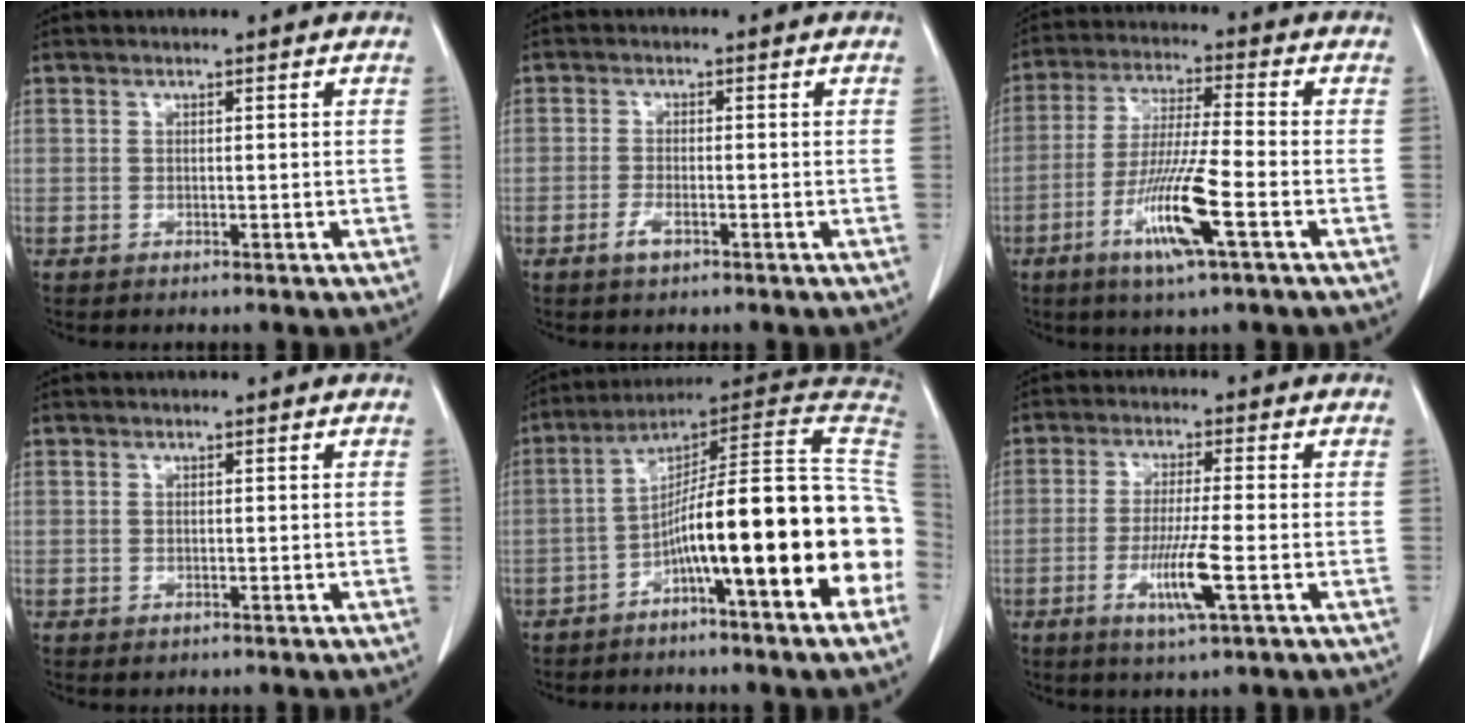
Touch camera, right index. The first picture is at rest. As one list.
[{"total": 2.3, "force": [-1.3, 0.8, 1.7], "torque": [-0.035, 0.001, -0.025]}, {"total": 11.4, "force": [-4.7, 0.1, 10.4], "torque": [-0.204, -0.019, -0.091]}, {"total": 0.6, "force": [-0.1, 0.5, 0.1], "torque": [-0.001, 0.003, -0.001]}, {"total": 22.2, "force": [-5.7, 0.5, 21.5], "torque": [-0.250, 0.038, -0.089]}, {"total": 7.1, "force": [-2.5, -0.2, 6.7], "torque": [-0.128, -0.017, -0.046]}]